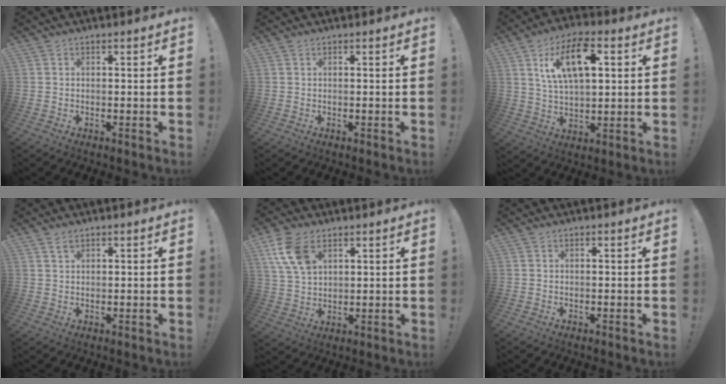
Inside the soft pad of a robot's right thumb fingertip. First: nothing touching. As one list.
[{"total": 0.0}, {"total": 14.1, "force": [5.5, 6.8, 11.1], "torque": [-0.188, 0.005, 0.097]}, {"total": 2.0, "force": [1.4, 1.0, 1.0], "torque": [-0.007, -0.005, 0.024]}, {"total": 10.7, "force": [5.3, 6.6, 6.6], "torque": [-0.133, -0.012, 0.102]}, {"total": 0.0}]